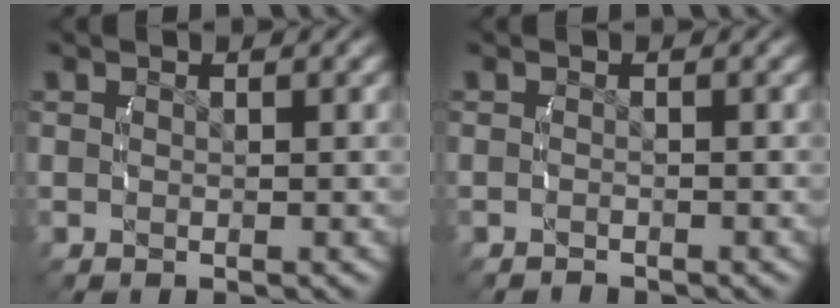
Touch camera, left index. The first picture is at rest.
{"total": 1.0, "force": [-0.9, -0.1, -0.2], "torque": [-0.003, -0.007, -0.013]}